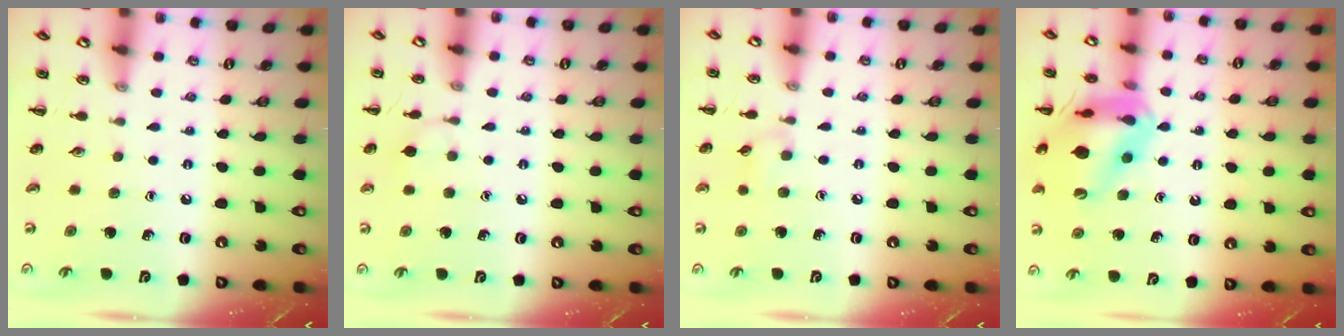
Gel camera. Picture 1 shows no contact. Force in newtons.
{"total": 5.2, "press": 4.8, "slide": 1.9}
{"total": 5.1, "press": 4.7, "slide": 2.0}
{"total": 17.5, "press": 17.4, "slide": 1.9}